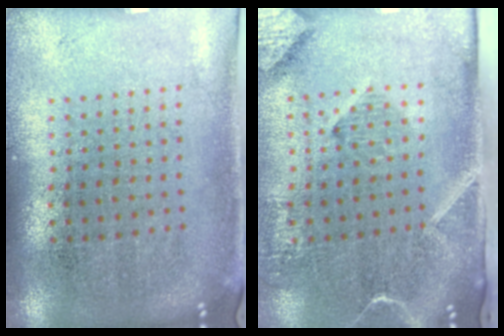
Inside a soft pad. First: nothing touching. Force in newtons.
{"total": 2.9, "press": 2.2, "slide": 2.0}